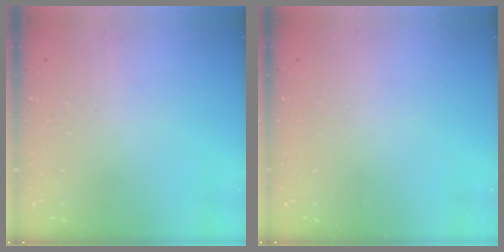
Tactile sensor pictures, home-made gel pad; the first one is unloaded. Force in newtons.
{"total": 0.0}